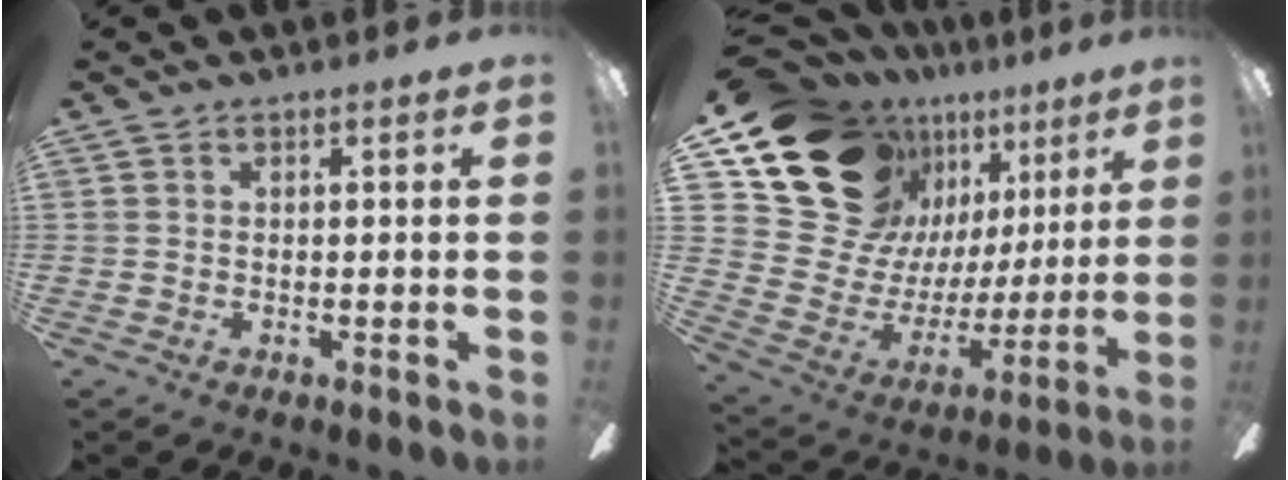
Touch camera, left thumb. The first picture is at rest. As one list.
[{"total": 22.2, "force": [14.3, 14.5, 8.8], "torque": [-0.156, -0.086, 0.295]}]